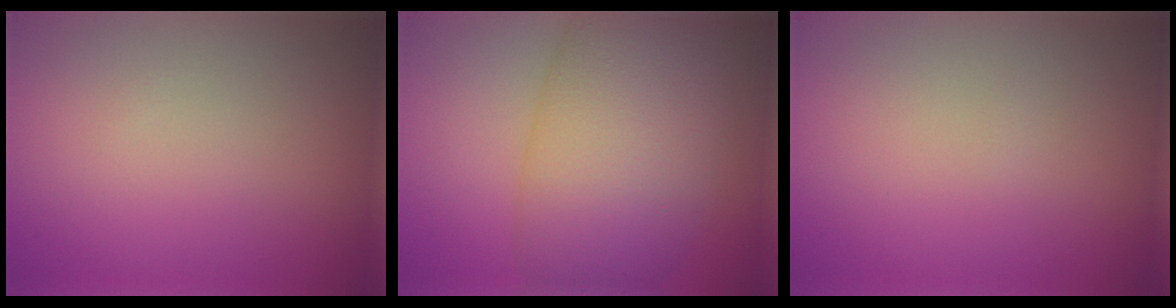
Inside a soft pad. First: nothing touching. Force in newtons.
{"total": 11.3, "press": 11.3, "slide": 0.5}
{"total": 0.0}